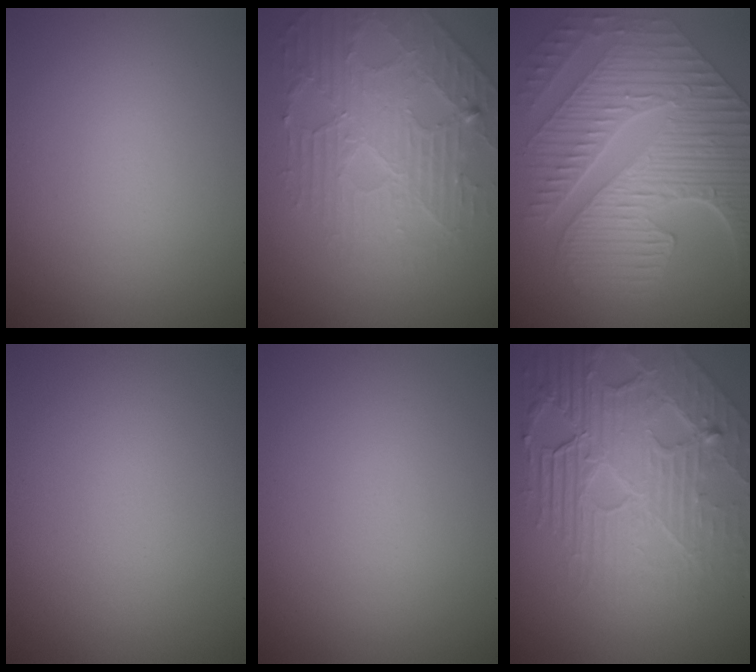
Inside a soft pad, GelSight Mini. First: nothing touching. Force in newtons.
{"total": 4.1, "press": 4.0, "slide": 1.0}
{"total": 10.4, "press": 7.3, "slide": 7.4}
{"total": 0.0}
{"total": 0.0}
{"total": 8.5, "press": 5.8, "slide": 6.3}